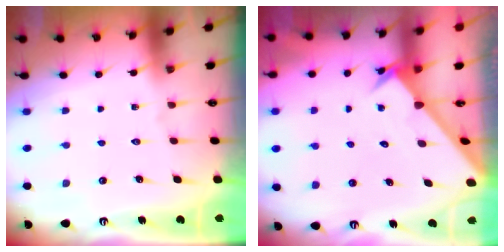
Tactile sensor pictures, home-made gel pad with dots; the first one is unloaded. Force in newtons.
{"total": 2.6, "press": 2.6, "slide": 0.2}